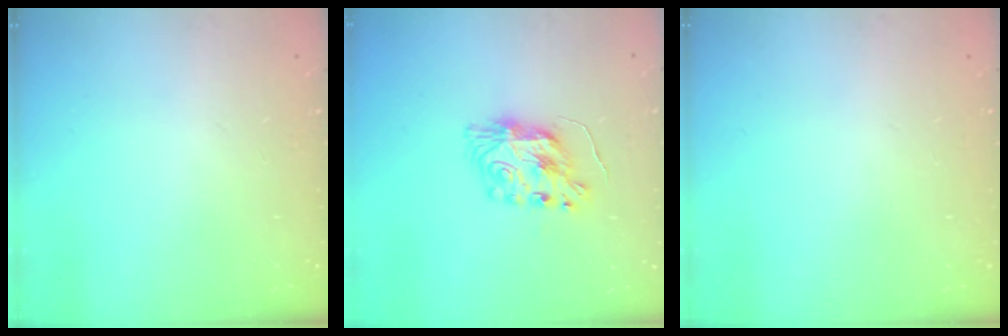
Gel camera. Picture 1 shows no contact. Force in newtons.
{"total": 8.6, "press": 8.6, "slide": 0.5}
{"total": 0.0}